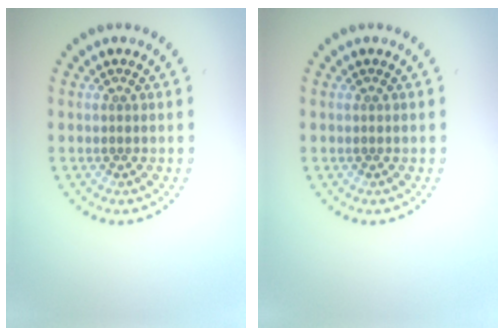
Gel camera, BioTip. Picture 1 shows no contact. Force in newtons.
{"total": 0.0}